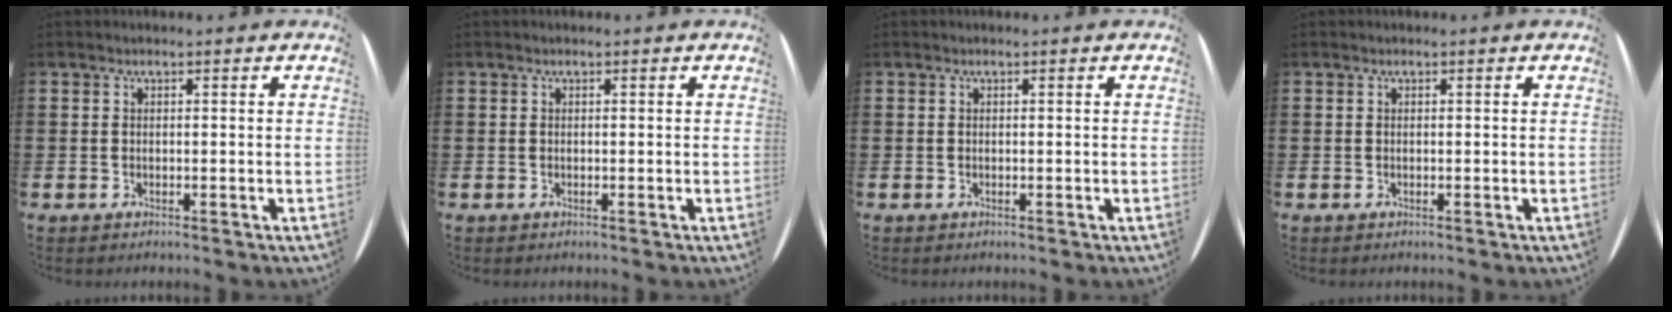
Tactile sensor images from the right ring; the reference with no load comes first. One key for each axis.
{"total": 0.0}
{"total": 0.0}
{"total": 0.0}